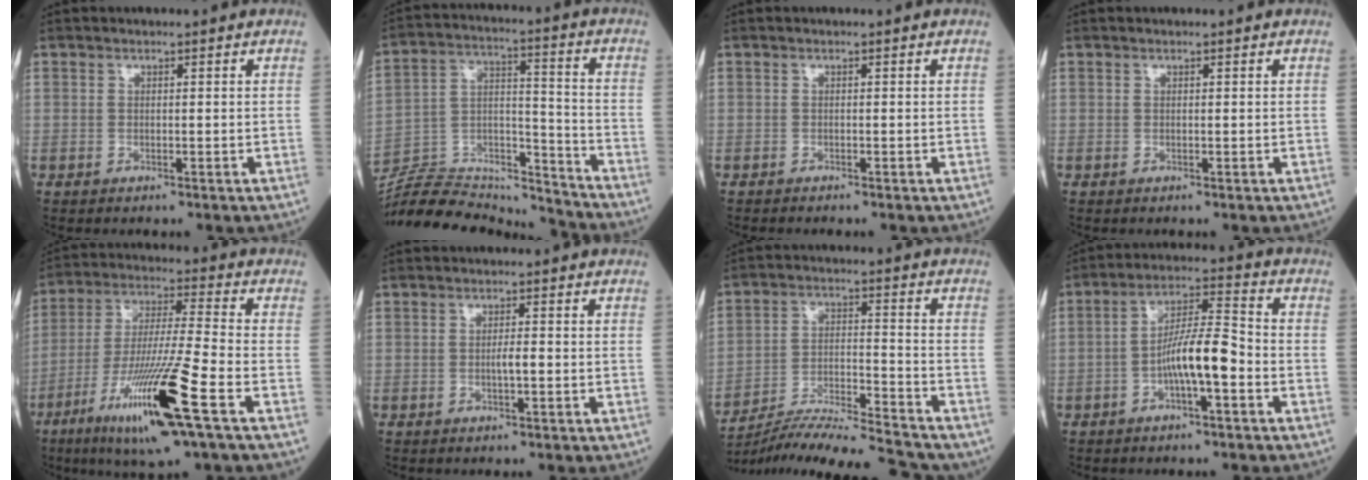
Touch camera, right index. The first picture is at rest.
{"total": 19.6, "force": [-19.2, 2.2, 3.4], "torque": [-0.075, 0.033, -0.312]}
{"total": 0.5, "force": [-0.5, 0.0, 0.0], "torque": [-0.003, -0.001, -0.013]}
{"total": 0.0}
{"total": 17.0, "force": [-7.9, 0.0, 15.0], "torque": [-0.305, -0.033, -0.146]}
{"total": 1.6, "force": [-0.3, 0.2, 1.6], "torque": [-0.029, 0.001, -0.007]}
{"total": 16.1, "force": [-15.2, 0.6, 5.2], "torque": [-0.114, 0.002, -0.252]}
{"total": 8.4, "force": [-2.6, 1.1, 7.9], "torque": [-0.148, 0.018, -0.049]}